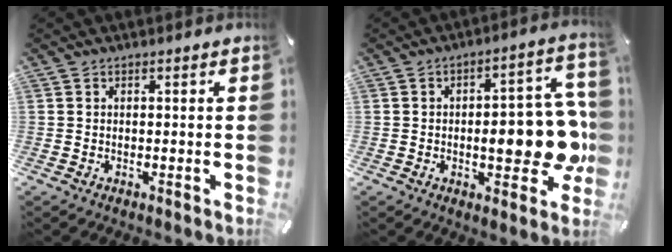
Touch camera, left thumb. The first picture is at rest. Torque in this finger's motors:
{"motor_torque": [1.04, 2.16, 1.65, 0.24, 0.25]}